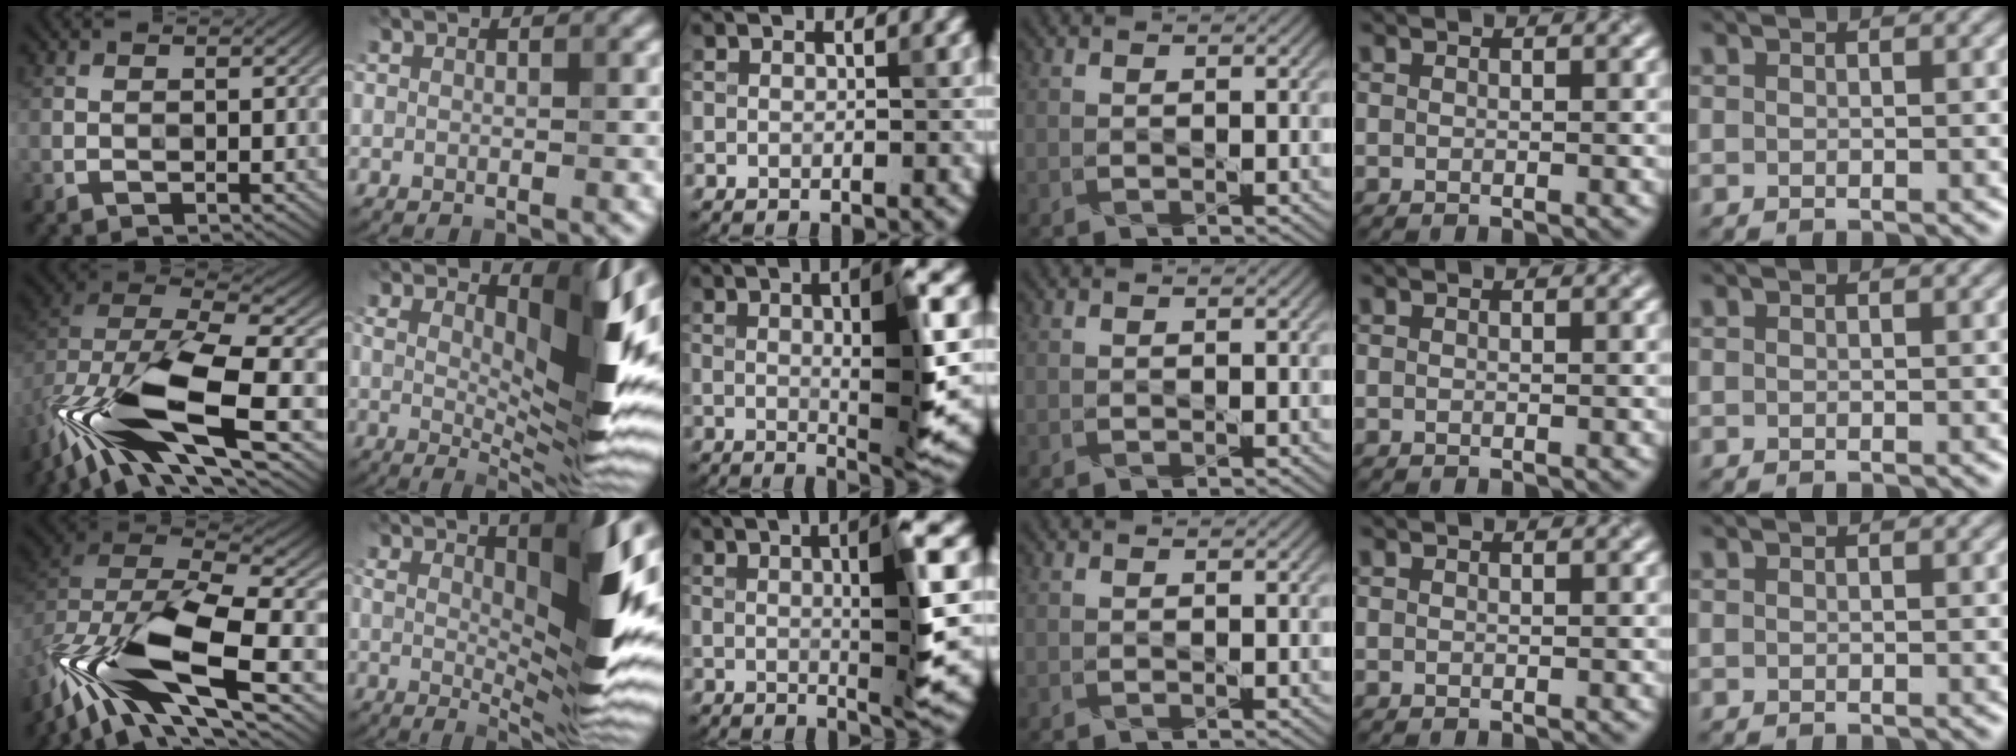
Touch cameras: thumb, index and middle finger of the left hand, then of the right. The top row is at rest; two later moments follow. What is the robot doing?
{"motion": "shake", "object": "box of matches"}